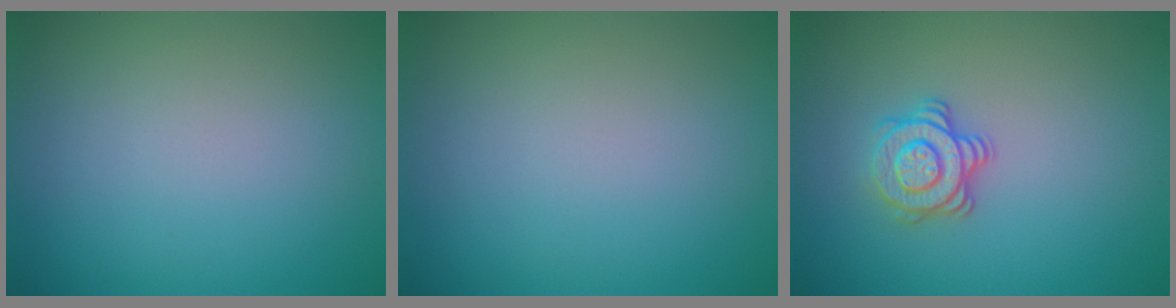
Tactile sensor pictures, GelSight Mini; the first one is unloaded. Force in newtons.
{"total": 0.0}
{"total": 3.0, "press": 2.7, "slide": 1.3}